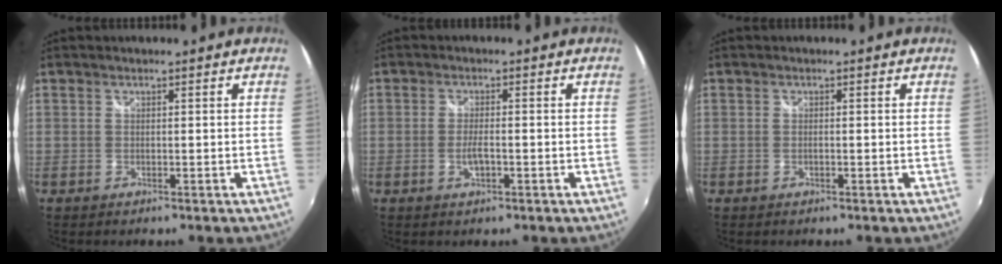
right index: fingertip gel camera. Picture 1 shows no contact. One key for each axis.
{"total": 3.0, "fx": -1.1, "fy": 0.9, "fz": 2.6, "tx": -0.054, "ty": -0.003, "tz": -0.021}
{"total": 0.6, "fx": -0.4, "fy": 0.2, "fz": 0.5, "tx": -0.011, "ty": -0.001, "tz": -0.007}